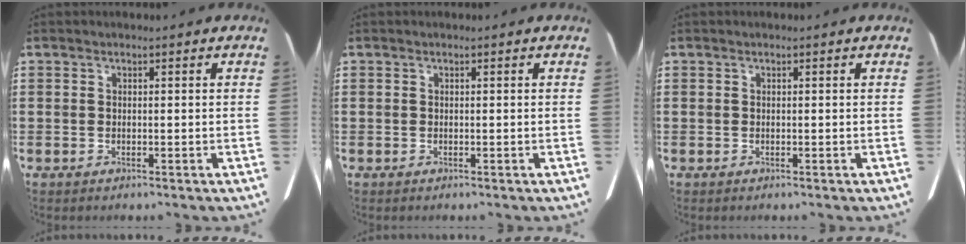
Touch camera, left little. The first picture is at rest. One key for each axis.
{"total": 0.0}
{"total": 0.0}